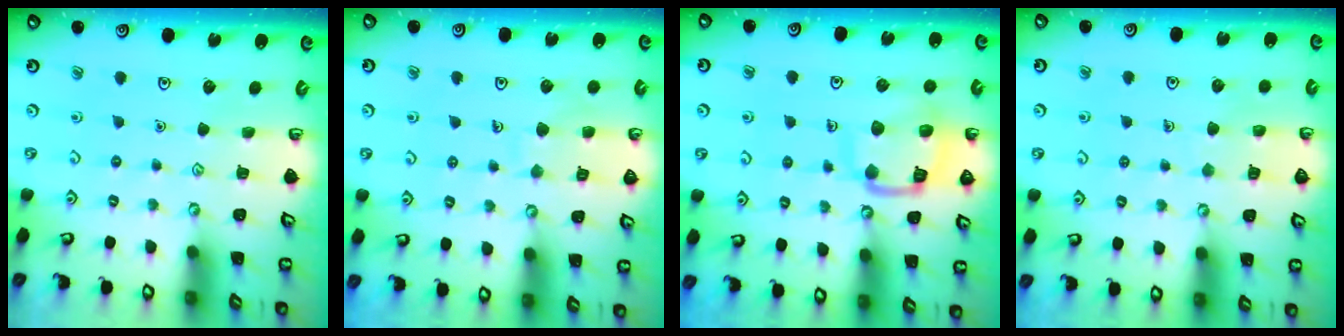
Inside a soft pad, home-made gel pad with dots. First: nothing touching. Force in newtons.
{"total": 7.8, "press": 7.8, "slide": 0.4}
{"total": 13.2, "press": 13.2, "slide": 1.4}
{"total": 4.8, "press": 4.8, "slide": 0.4}